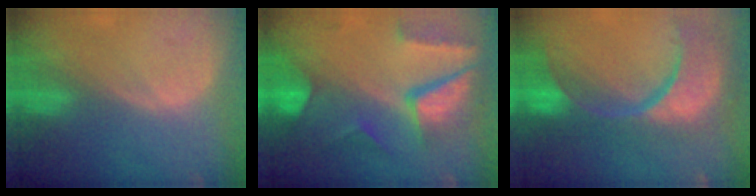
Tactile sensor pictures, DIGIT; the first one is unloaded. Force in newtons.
{"total": 10.5, "press": 8.9, "slide": 5.6}
{"total": 14.5, "press": 11.5, "slide": 8.9}